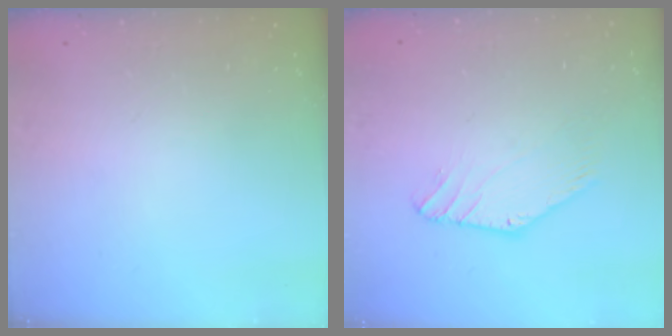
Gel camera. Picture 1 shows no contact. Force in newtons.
{"total": 1.4, "press": 1.4, "slide": 0.0}